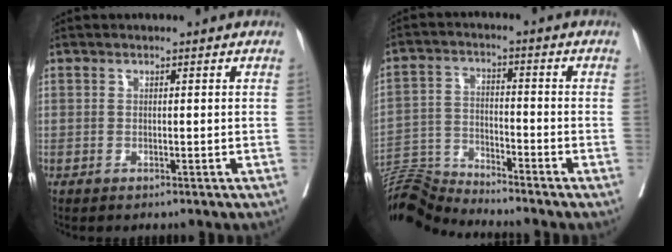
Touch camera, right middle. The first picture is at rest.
{"total": 7.1, "force": [-6.9, -1.5, -0.7], "torque": [0.006, 0.001, -0.133]}